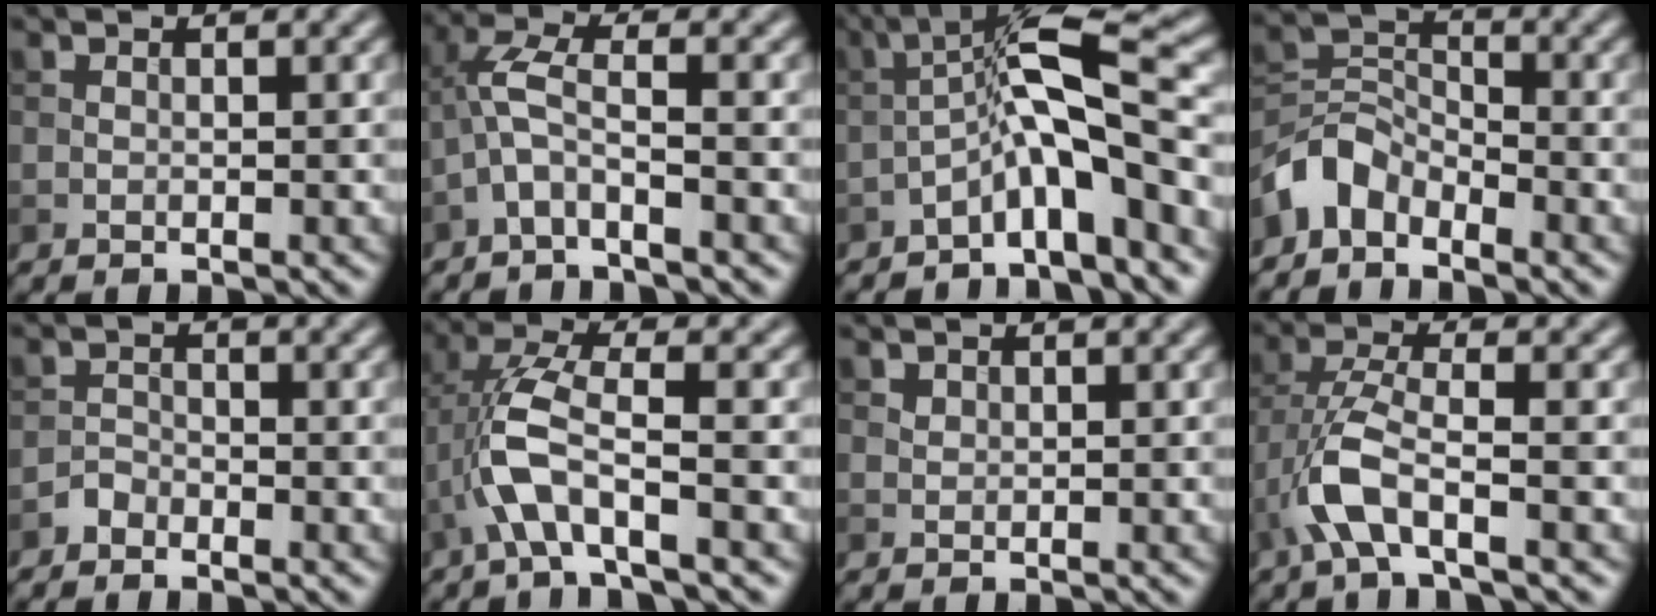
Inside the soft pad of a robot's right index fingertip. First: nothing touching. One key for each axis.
{"total": 3.2, "fx": -1.4, "fy": 0.7, "fz": 2.7, "tx": -0.065, "ty": 0.013, "tz": -0.042}
{"total": 7.6, "fx": -3.0, "fy": 1.2, "fz": 6.9, "tx": -0.112, "ty": 0.027, "tz": -0.061}
{"total": 4.1, "fx": -3.0, "fy": 2.2, "fz": 1.5, "tx": -0.030, "ty": 0.009, "tz": -0.072}
{"total": 1.2, "fx": -1.0, "fy": 0.6, "fz": 0.1, "tx": 0.000, "ty": 0.005, "tz": -0.021}
{"total": 5.2, "fx": -1.9, "fy": 1.5, "fz": 4.6, "tx": -0.102, "ty": 0.012, "tz": -0.042}
{"total": 0.8, "fx": 0.6, "fy": 0.5, "fz": 0.2, "tx": -0.005, "ty": -0.002, "tz": 0.013}
{"total": 4.8, "fx": -2.3, "fy": 1.5, "fz": 4.0, "tx": -0.091, "ty": 0.007, "tz": -0.053}